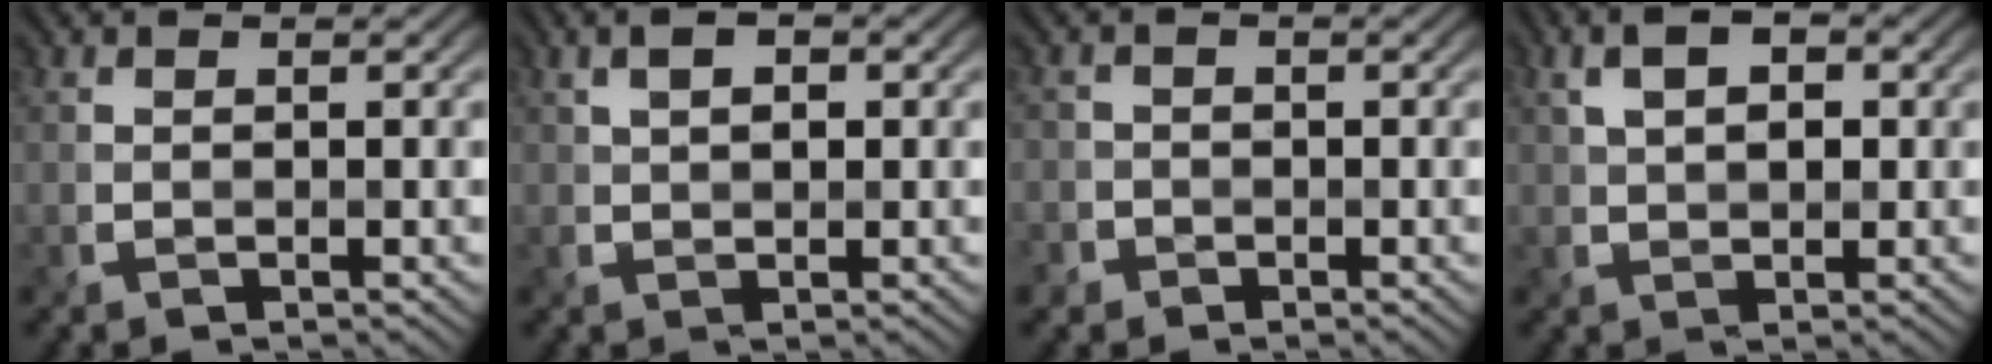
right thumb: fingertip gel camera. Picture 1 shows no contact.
{"total": 3.1, "force": [1.2, 1.7, 2.4], "torque": [-0.043, 0.007, 0.012]}
{"total": 2.3, "force": [-1.1, 2.0, -0.3], "torque": [0.019, 0.004, -0.037]}
{"total": 5.2, "force": [1.8, 2.9, 3.9], "torque": [-0.073, 0.010, 0.018]}